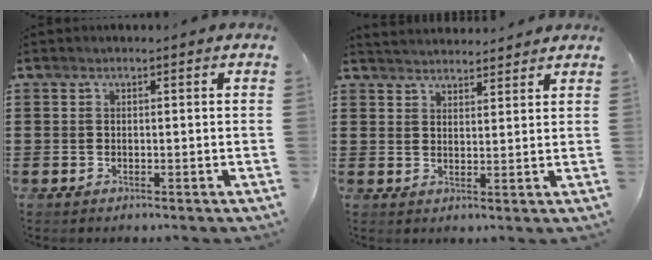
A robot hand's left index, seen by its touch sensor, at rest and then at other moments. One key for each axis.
{"total": 2.9, "fx": 2.9, "fy": 0.1, "fz": -0.2, "tx": -0.005, "ty": -0.006, "tz": 0.054}